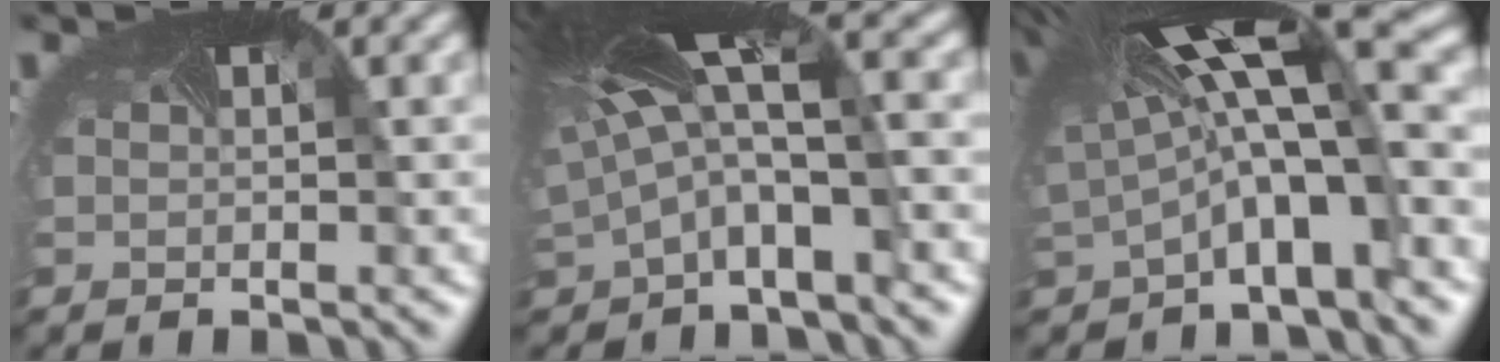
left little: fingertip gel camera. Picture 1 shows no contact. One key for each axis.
{"total": 7.5, "fx": 1.4, "fy": 2.9, "fz": 6.8, "tx": -0.160, "ty": -0.001, "tz": 0.022}
{"total": 10.1, "fx": 1.8, "fy": 3.3, "fz": 9.3, "tx": -0.177, "ty": -0.007, "tz": 0.032}